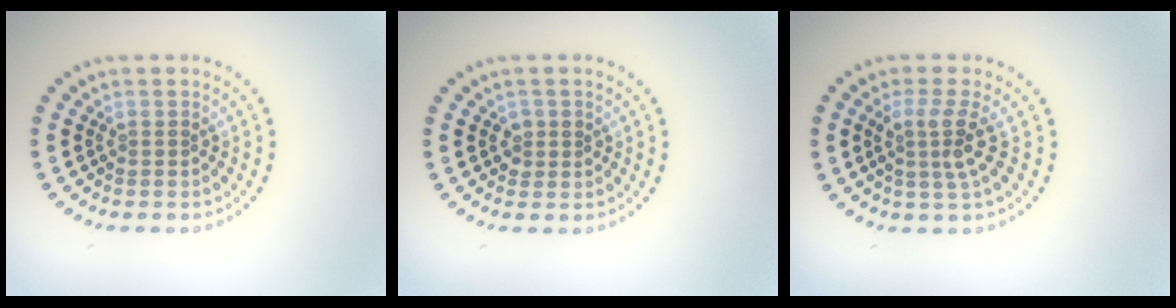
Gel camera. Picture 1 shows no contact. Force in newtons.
{"total": 1.1, "press": 1.1, "slide": 0.3}
{"total": 2.7, "press": 2.0, "slide": 1.8}